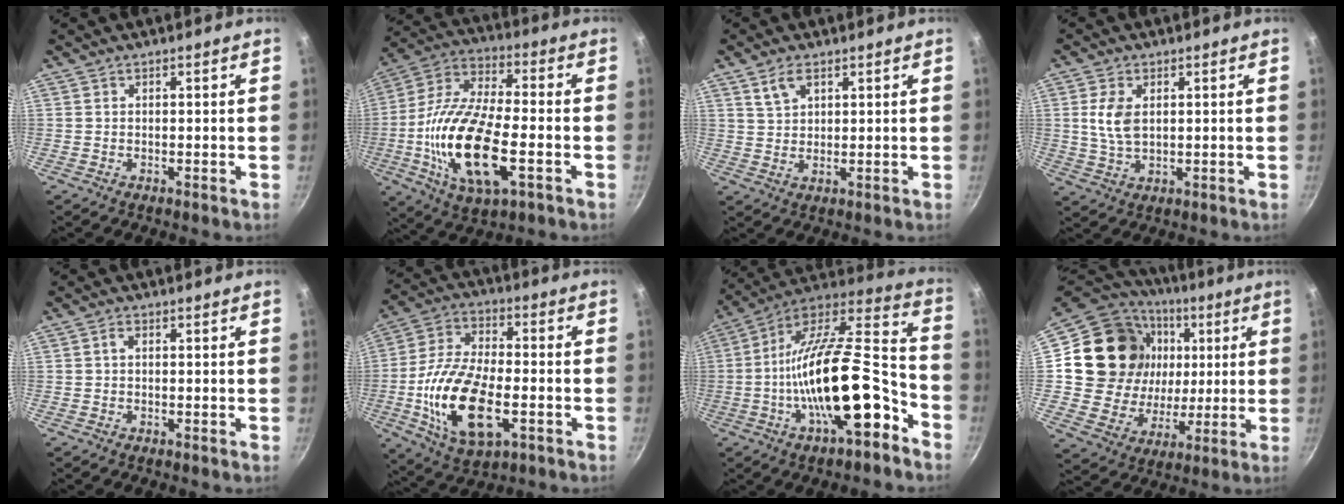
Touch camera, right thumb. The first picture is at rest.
{"total": 21.4, "force": [-4.9, 9.0, 18.7], "torque": [-0.362, 0.016, -0.103]}
{"total": 4.4, "force": [2.5, 2.2, 2.8], "torque": [-0.043, -0.007, 0.051]}
{"total": 6.3, "force": [1.3, 3.7, 5.0], "torque": [-0.098, -0.004, 0.027]}
{"total": 1.1, "force": [0.1, 0.7, 0.9], "torque": [-0.016, 0.006, 0.000]}
{"total": 19.2, "force": [-4.6, 9.6, 16.0], "torque": [-0.302, 0.015, -0.085]}
{"total": 25.1, "force": [-9.1, 9.0, 21.6], "torque": [-0.329, 0.054, -0.166]}
{"total": 23.1, "force": [4.5, 19.6, 11.4], "torque": [-0.190, 0.005, 0.086]}